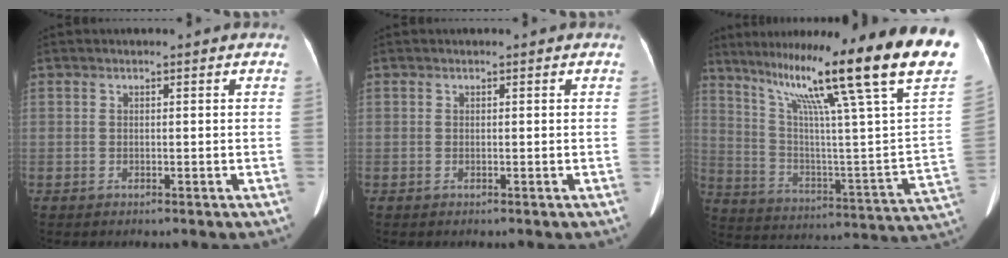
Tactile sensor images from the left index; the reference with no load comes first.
{"total": 0.0}
{"total": 29.3, "force": [20.7, -0.9, 20.7], "torque": [-0.299, -0.046, 0.300]}